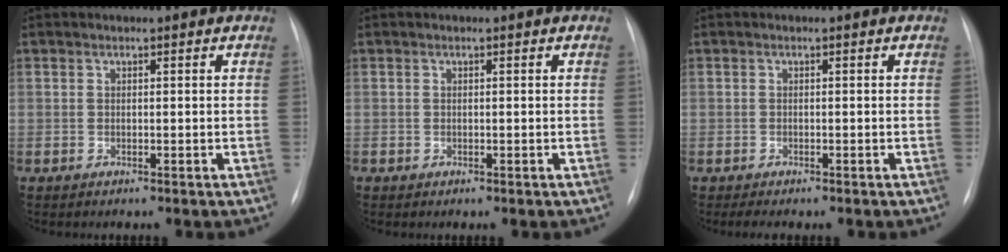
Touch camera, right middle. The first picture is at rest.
{"total": 0.0}
{"total": 1.7, "force": [-1.3, 0.6, 0.9], "torque": [-0.016, -0.003, -0.015]}